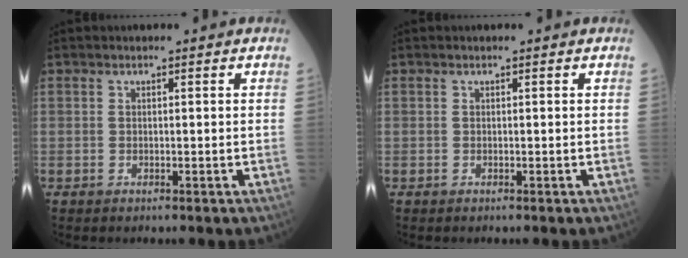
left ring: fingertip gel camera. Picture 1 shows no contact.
{"total": 0.0}